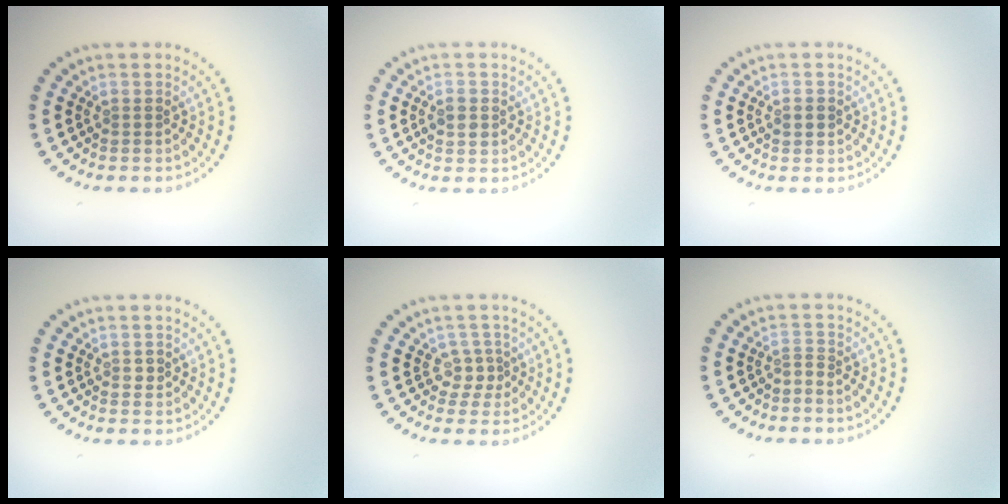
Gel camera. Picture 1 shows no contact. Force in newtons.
{"total": 1.6, "press": 1.6, "slide": 0.0}
{"total": 1.7, "press": 1.6, "slide": 0.2}
{"total": 0.7, "press": 0.7, "slide": 0.0}
{"total": 1.7, "press": 1.2, "slide": 1.2}
{"total": 0.6, "press": 0.0, "slide": 0.6}